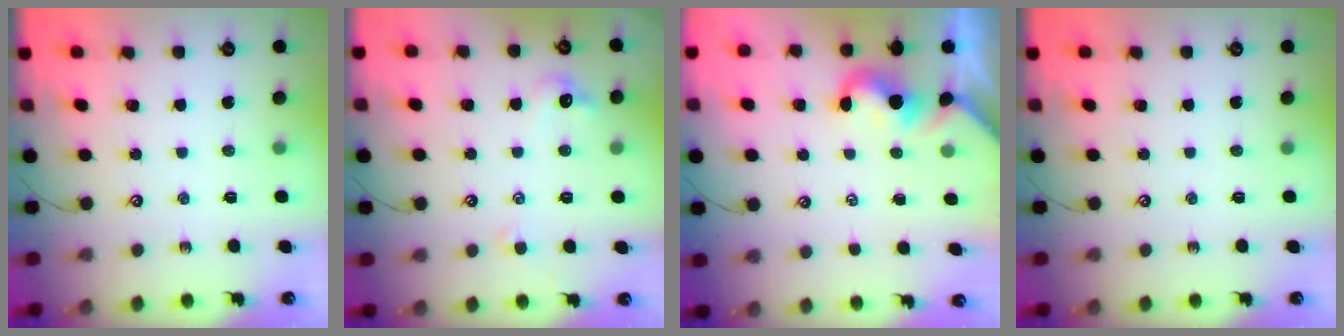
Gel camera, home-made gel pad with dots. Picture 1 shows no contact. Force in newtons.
{"total": 2.3, "press": 2.2, "slide": 0.7}
{"total": 1.2, "press": 1.2, "slide": 0.2}
{"total": 0.0}